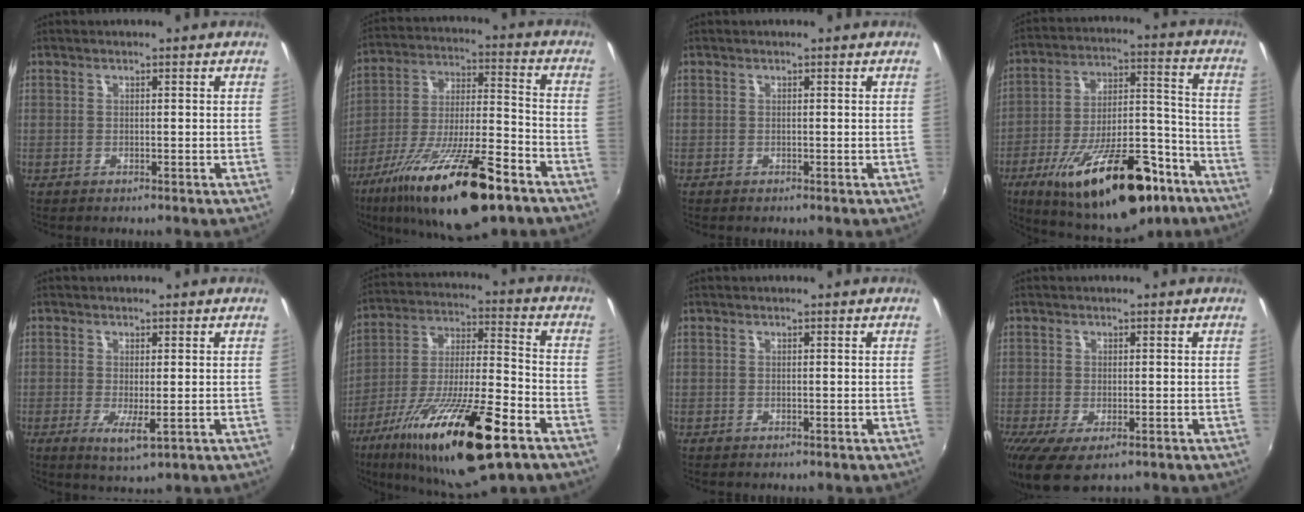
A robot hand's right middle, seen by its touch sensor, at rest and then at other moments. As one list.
[{"total": 23.5, "force": [-14.6, 5.8, 17.5], "torque": [-0.316, -0.043, -0.242]}, {"total": 0.0}, {"total": 26.7, "force": [-16.1, 10.1, 18.7], "torque": [-0.308, -0.006, -0.233]}, {"total": 4.3, "force": [-0.9, 0.8, 4.1], "torque": [-0.080, -0.015, -0.012]}, {"total": 24.5, "force": [-13.2, 5.7, 19.8], "torque": [-0.354, -0.043, -0.226]}, {"total": 0.0}, {"total": 6.1, "force": [-2.8, 2.5, 4.8], "torque": [-0.092, -0.029, -0.040]}]